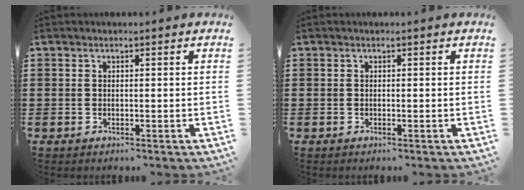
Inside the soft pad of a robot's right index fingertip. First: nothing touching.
{"total": 0.0}